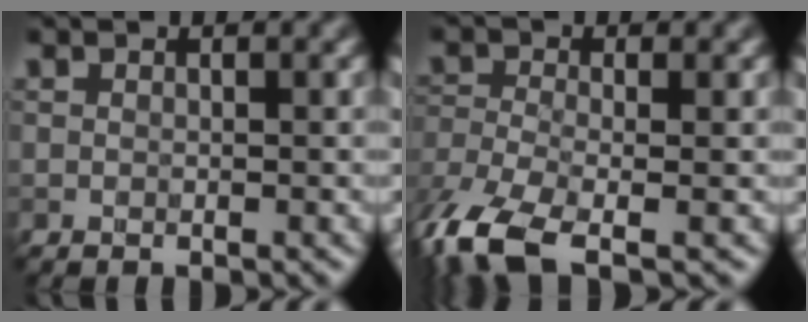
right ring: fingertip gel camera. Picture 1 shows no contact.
{"total": 7.0, "force": [-4.4, 2.5, 4.7], "torque": [-0.107, -0.018, -0.098]}